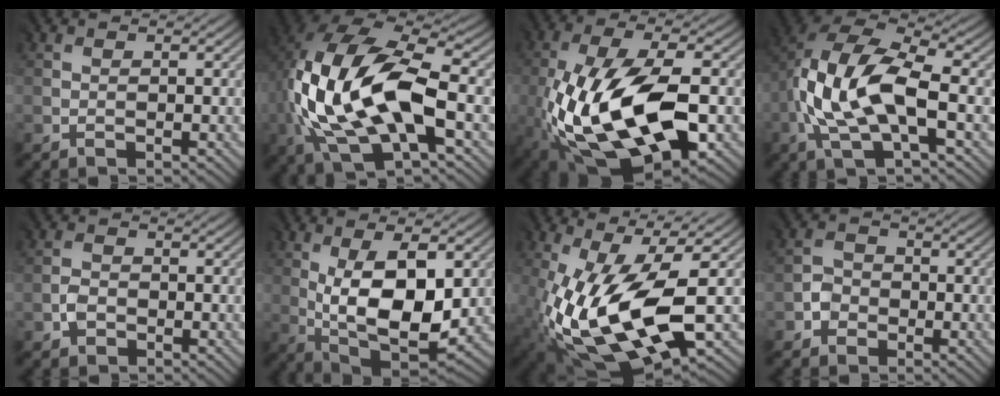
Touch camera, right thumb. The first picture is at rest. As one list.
[{"total": 15.4, "force": [-1.9, 7.1, 13.5], "torque": [-0.297, 0.000, -0.034]}, {"total": 17.1, "force": [-5.0, 8.0, 14.2], "torque": [-0.293, -0.020, -0.082]}, {"total": 11.5, "force": [-1.6, 4.6, 10.4], "torque": [-0.223, 0.002, -0.033]}, {"total": 1.5, "force": [-1.2, 0.9, -0.1], "torque": [0.005, 0.000, -0.026]}, {"total": 13.2, "force": [1.2, 6.2, 11.5], "torque": [-0.194, -0.007, 0.027]}, {"total": 15.6, "force": [-3.5, 6.1, 13.9], "torque": [-0.296, -0.030, -0.055]}, {"total": 2.3, "force": [-1.6, 1.7, -0.2], "torque": [0.004, 0.001, -0.034]}]